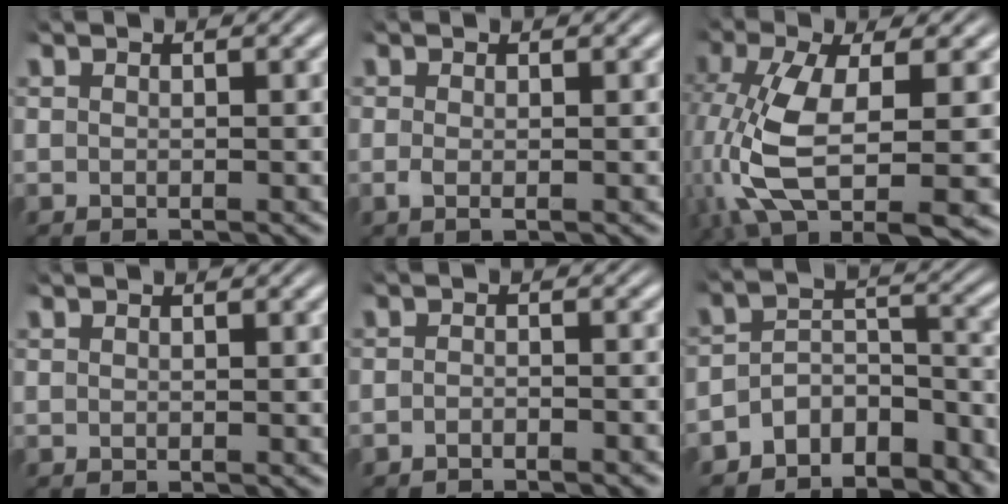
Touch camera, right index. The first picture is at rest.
{"total": 1.0, "force": [-0.6, 0.0, 0.8], "torque": [-0.025, -0.012, -0.006]}
{"total": 9.0, "force": [-2.1, 4.4, 7.6], "torque": [-0.192, -0.046, -0.009]}
{"total": 0.0}
{"total": 1.9, "force": [-1.8, 0.2, 0.2], "torque": [-0.005, -0.003, -0.034]}
{"total": 7.7, "force": [-5.8, 3.9, 3.1], "torque": [-0.046, -0.021, -0.095]}